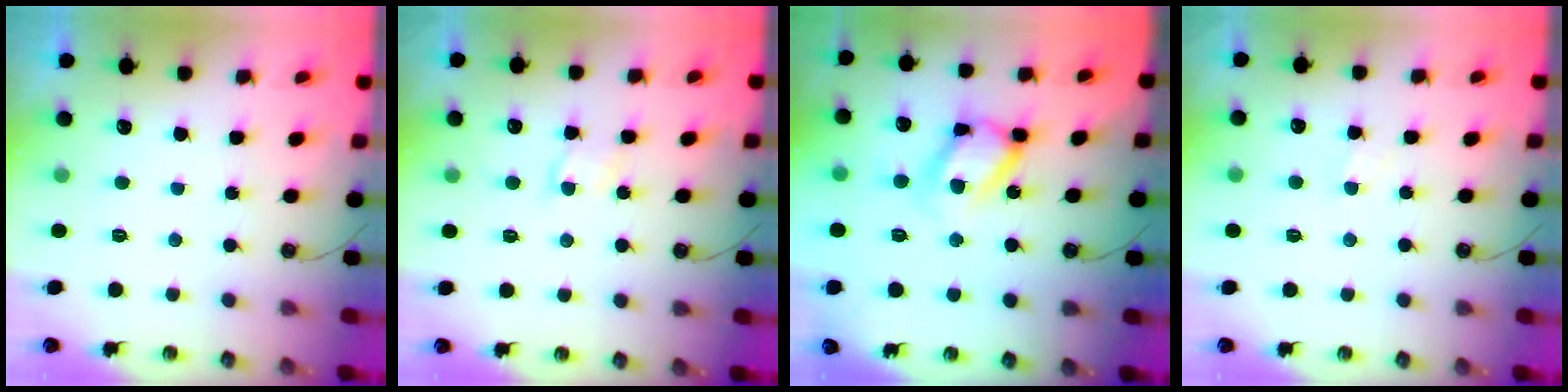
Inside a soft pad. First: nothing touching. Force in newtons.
{"total": 4.3, "press": 4.2, "slide": 0.5}
{"total": 15.5, "press": 15.4, "slide": 1.7}
{"total": 5.1, "press": 5.1, "slide": 0.5}